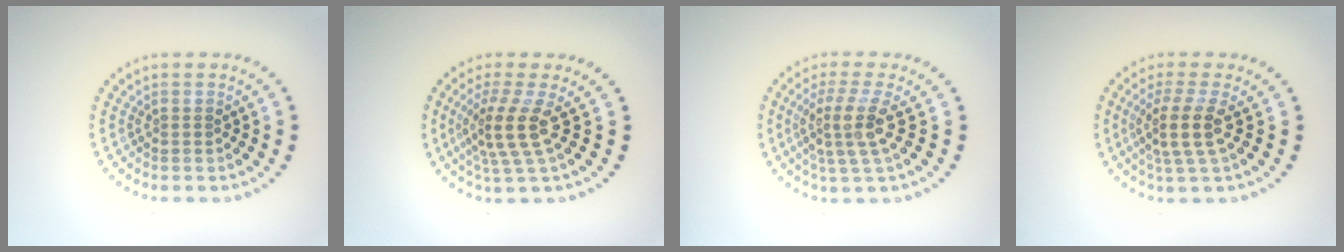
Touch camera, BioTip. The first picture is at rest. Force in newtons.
{"total": 3.6, "press": 2.7, "slide": 2.4}
{"total": 3.7, "press": 2.7, "slide": 2.6}
{"total": 3.5, "press": 2.7, "slide": 2.2}